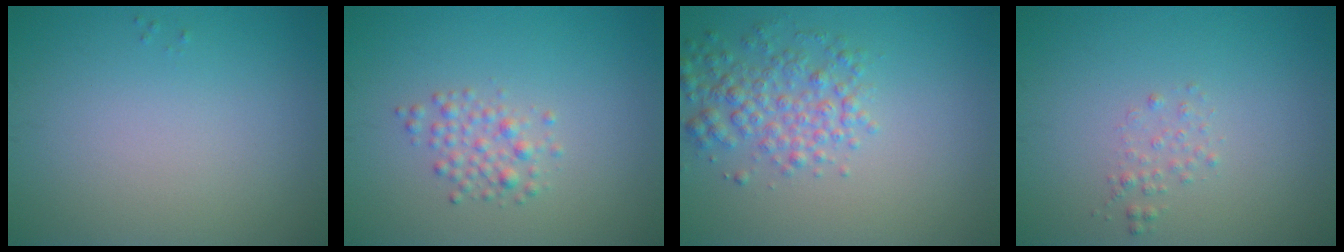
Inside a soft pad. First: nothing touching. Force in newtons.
{"total": 1.9, "press": 1.9, "slide": 0.1}
{"total": 3.7, "press": 3.7, "slide": 0.2}
{"total": 1.0, "press": 1.0, "slide": 0.0}